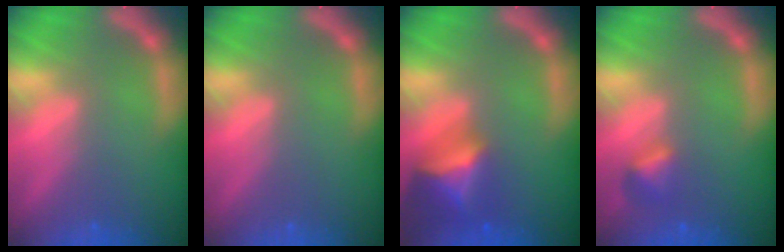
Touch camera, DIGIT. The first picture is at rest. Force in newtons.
{"total": 0.0}
{"total": 6.0}
{"total": 1.9}